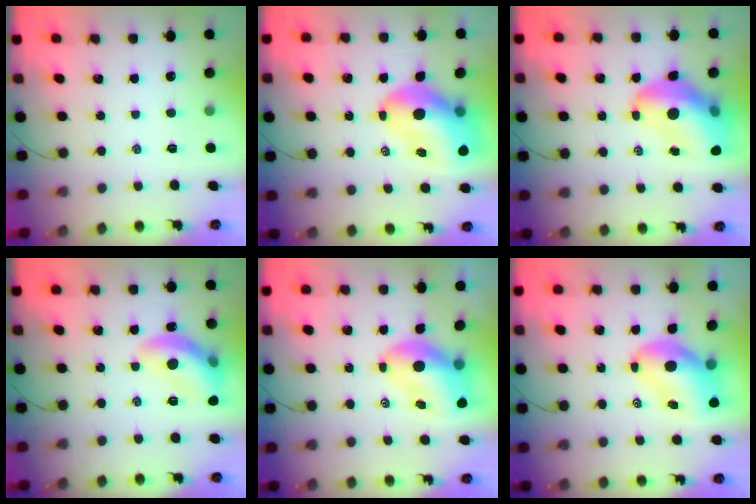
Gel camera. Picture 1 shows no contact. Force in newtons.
{"total": 13.2, "press": 12.7, "slide": 3.6}
{"total": 16.6, "press": 15.9, "slide": 4.6}
{"total": 13.6, "press": 13.6, "slide": 1.1}
{"total": 10.2, "press": 9.9, "slide": 2.5}
{"total": 10.0, "press": 9.5, "slide": 3.1}